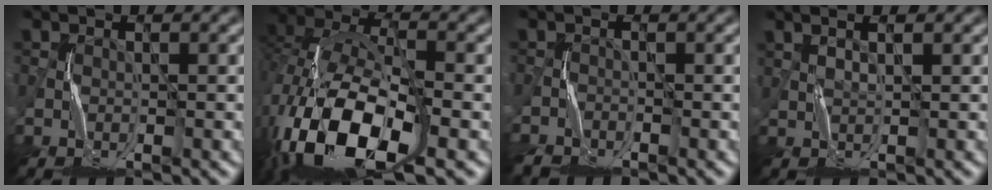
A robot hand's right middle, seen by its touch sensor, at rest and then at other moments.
{"total": 15.3, "force": [-6.8, 7.0, 11.8], "torque": [-0.251, -0.025, -0.124]}
{"total": 1.8, "force": [-1.8, 0.3, -0.1], "torque": [0.001, -0.010, -0.043]}
{"total": 1.6, "force": [1.4, 0.0, 0.8], "torque": [-0.005, -0.002, 0.012]}